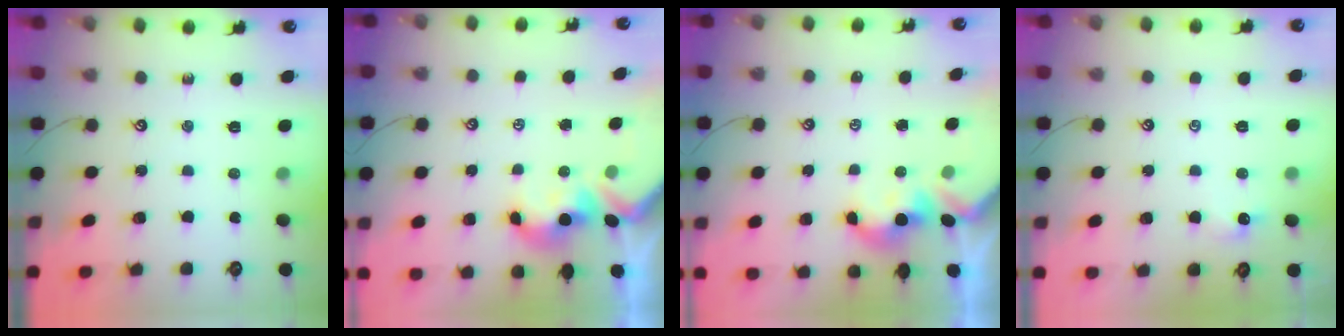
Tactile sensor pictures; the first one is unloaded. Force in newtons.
{"total": 2.0, "press": 1.9, "slide": 0.7}
{"total": 1.7, "press": 1.7, "slide": 0.2}
{"total": 1.1, "press": 1.0, "slide": 0.4}